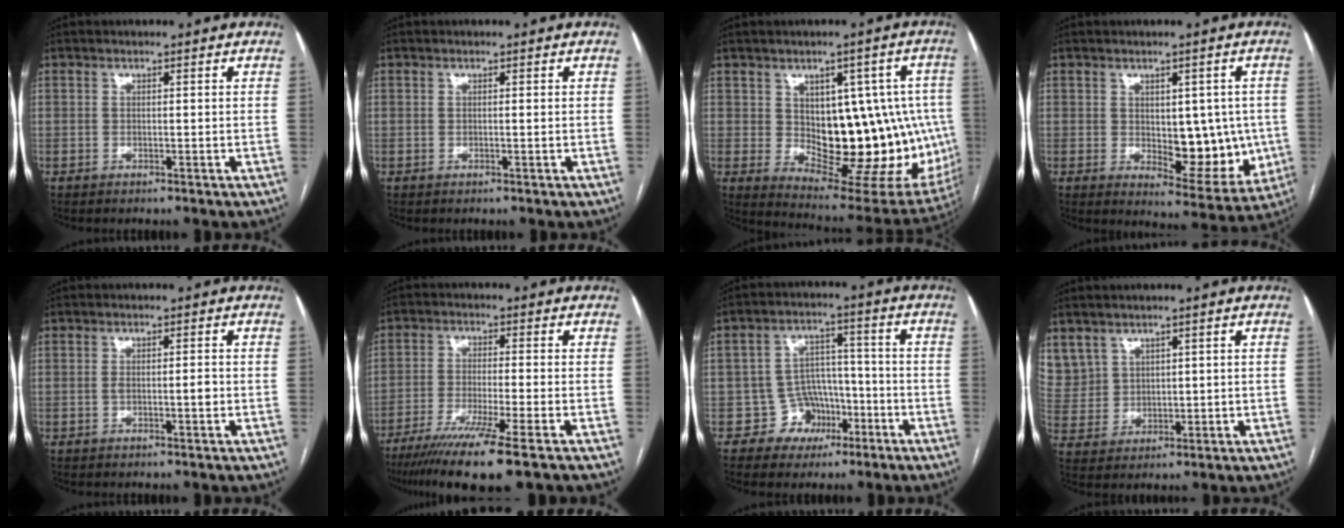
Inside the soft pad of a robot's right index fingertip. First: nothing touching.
{"total": 0.0}
{"total": 20.3, "force": [-0.3, 10.0, 17.6], "torque": [-0.188, 0.013, 0.029]}
{"total": 10.1, "force": [-0.4, 5.1, 8.7], "torque": [-0.095, 0.002, 0.016]}
{"total": 1.8, "force": [-0.3, 0.4, 1.7], "torque": [-0.029, 0.001, -0.001]}
{"total": 12.4, "force": [-8.5, -0.9, 8.9], "torque": [-0.157, -0.034, -0.139]}
{"total": 6.5, "force": [-3.1, 5.6, 0.7], "torque": [0.007, 0.018, -0.039]}
{"total": 9.0, "force": [5.0, 7.3, 1.5], "torque": [-0.057, 0.026, 0.127]}